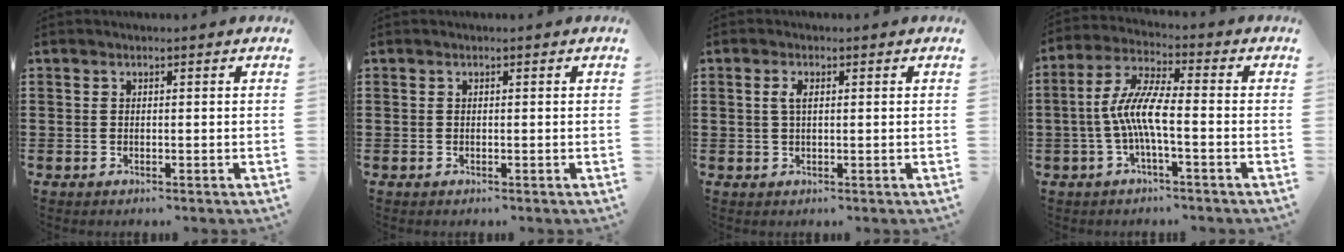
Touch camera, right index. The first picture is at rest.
{"total": 0.0}
{"total": 2.1, "force": [0.4, 0.9, 1.9], "torque": [-0.040, 0.007, 0.006]}
{"total": 7.7, "force": [-2.0, 1.4, 7.4], "torque": [-0.170, -0.012, -0.046]}